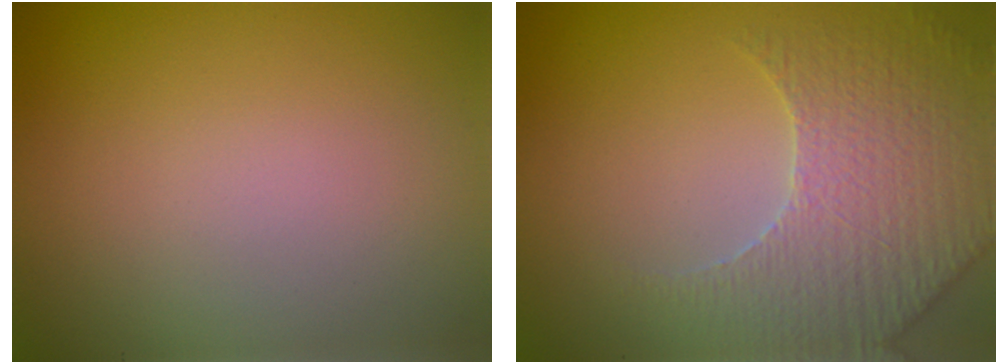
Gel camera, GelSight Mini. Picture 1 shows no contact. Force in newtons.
{"total": 4.4, "press": 4.3, "slide": 0.8}